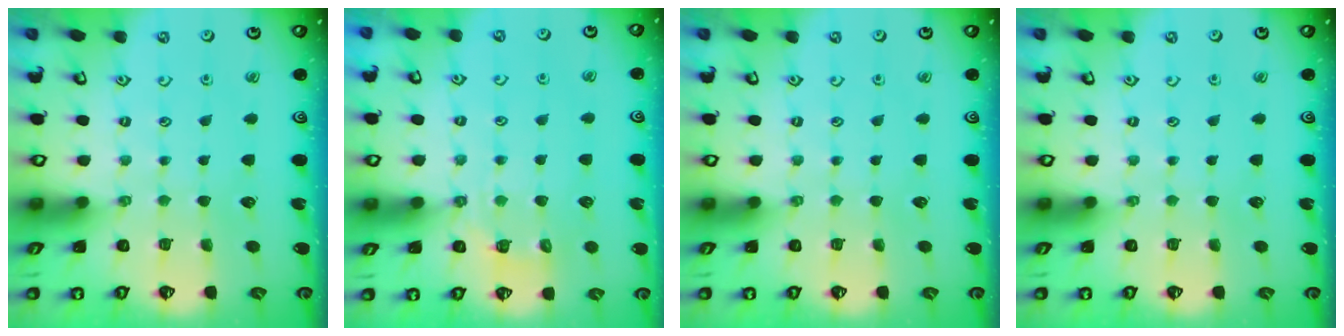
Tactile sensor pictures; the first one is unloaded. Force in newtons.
{"total": 5.2, "press": 5.0, "slide": 1.2}
{"total": 0.0}
{"total": 0.0}